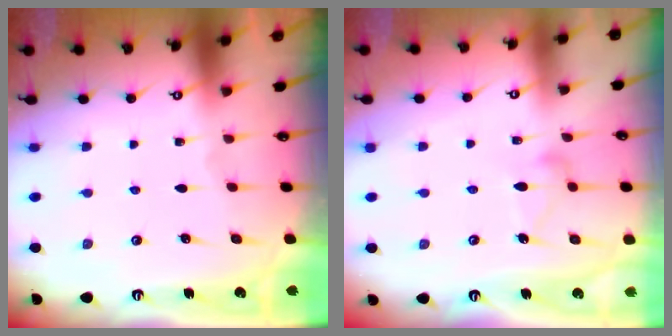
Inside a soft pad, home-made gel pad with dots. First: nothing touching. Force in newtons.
{"total": 9.3, "press": 9.3, "slide": 0.8}